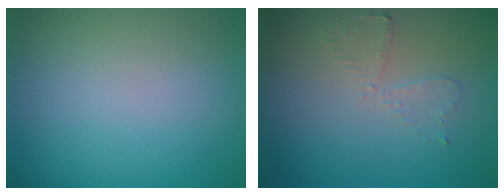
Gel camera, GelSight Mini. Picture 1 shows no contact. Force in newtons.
{"total": 1.9, "press": 1.9, "slide": 0.4}